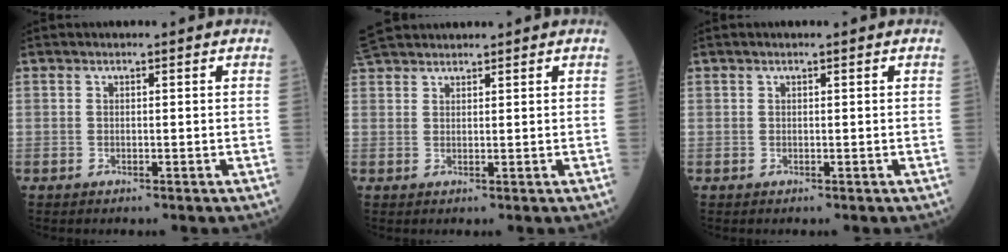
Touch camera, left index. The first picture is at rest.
{"total": 6.0, "force": [5.6, 1.2, 2.0], "torque": [-0.043, 0.039, 0.107]}
{"total": 0.7, "force": [0.5, 0.0, 0.5], "torque": [-0.012, 0.006, 0.009]}